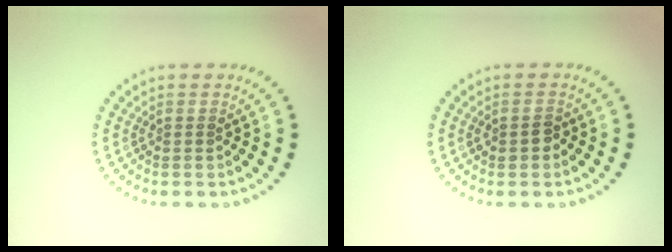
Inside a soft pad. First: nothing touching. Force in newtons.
{"total": 1.2, "press": 1.1, "slide": 0.1}